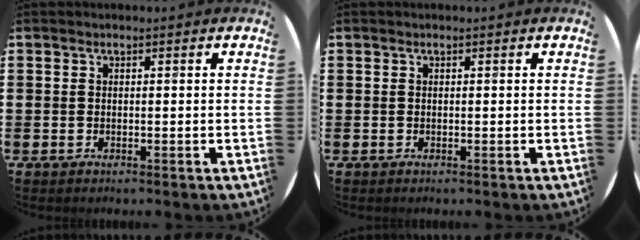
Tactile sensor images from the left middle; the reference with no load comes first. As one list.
[{"total": 0.0}]